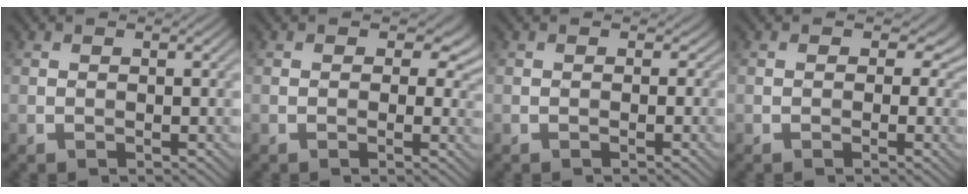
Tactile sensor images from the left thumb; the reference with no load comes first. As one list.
[{"total": 4.9, "force": [1.4, 3.3, 3.3], "torque": [-0.044, -0.001, 0.008]}, {"total": 0.8, "force": [-0.2, 0.8, 0.2], "torque": [-0.010, -0.001, -0.009]}, {"total": 4.4, "force": [0.8, 3.3, 2.7], "torque": [-0.039, 0.004, -0.004]}]